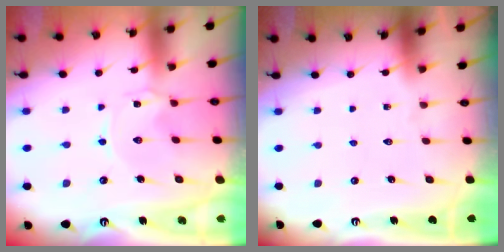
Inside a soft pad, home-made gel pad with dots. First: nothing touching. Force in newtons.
{"total": 0.0}